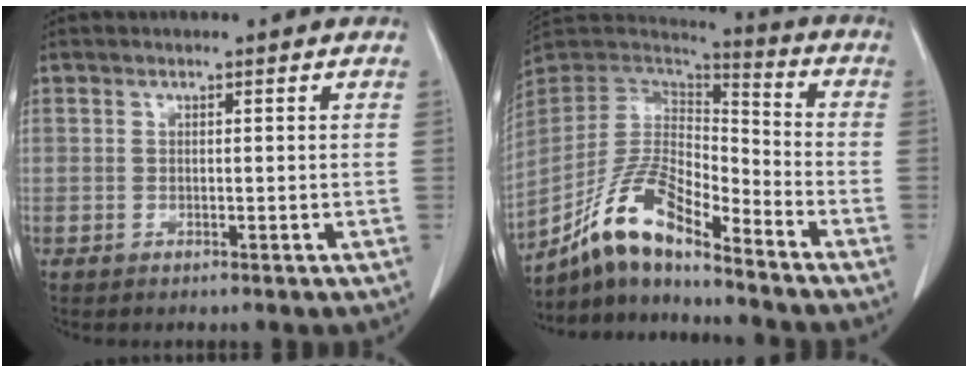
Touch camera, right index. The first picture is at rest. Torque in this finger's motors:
{"motor_torque": [-0.10, -0.03, -0.07, -0.07]}